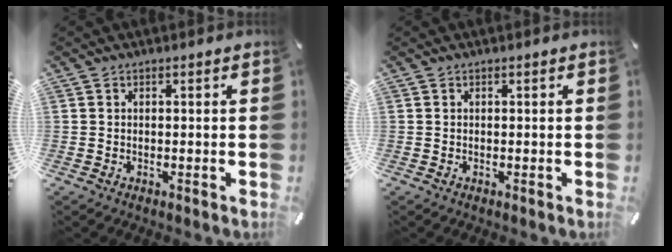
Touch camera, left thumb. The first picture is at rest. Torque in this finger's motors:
{"motor_torque": [0.00, 0.00, -0.03, 0.03, 0.00]}